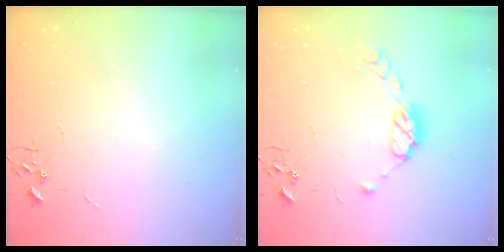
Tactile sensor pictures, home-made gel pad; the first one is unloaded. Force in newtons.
{"total": 9.5, "press": 9.5, "slide": 0.7}